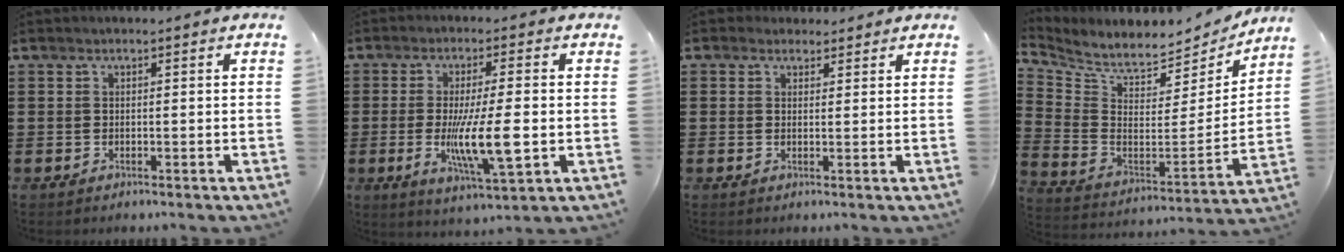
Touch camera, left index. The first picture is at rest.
{"total": 10.1, "force": [-1.8, 2.1, 9.7], "torque": [-0.185, -0.013, -0.032]}
{"total": 1.8, "force": [1.3, 1.2, 0.2], "torque": [-0.001, 0.006, 0.024]}
{"total": 6.2, "force": [5.8, 1.2, 2.0], "torque": [-0.072, -0.057, 0.098]}